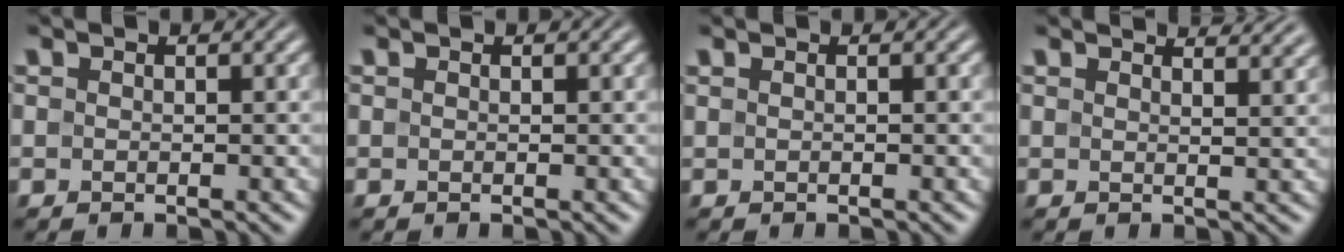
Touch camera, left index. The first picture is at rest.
{"total": 0.0}
{"total": 0.0}
{"total": 3.5, "force": [3.2, 0.7, 1.0], "torque": [-0.010, 0.009, 0.030]}